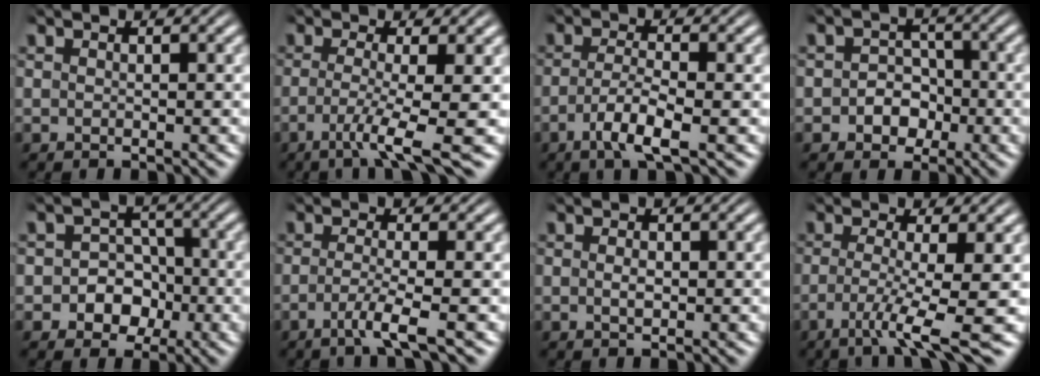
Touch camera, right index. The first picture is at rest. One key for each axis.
{"total": 4.9, "fx": -2.4, "fy": 0.1, "fz": 4.2, "tx": -0.086, "ty": -0.032, "tz": -0.031}
{"total": 3.8, "fx": -2.0, "fy": 0.6, "fz": 3.2, "tx": -0.066, "ty": -0.017, "tz": -0.027}
{"total": 3.7, "fx": -1.7, "fy": 3.1, "fz": 1.1, "tx": -0.008, "ty": -0.005, "tz": -0.032}
{"total": 6.0, "fx": -2.3, "fy": 5.2, "fz": 1.8, "tx": -0.031, "ty": -0.021, "tz": -0.037}
{"total": 3.0, "fx": -1.6, "fy": -0.4, "fz": 2.5, "tx": -0.058, "ty": -0.021, "tz": -0.021}
{"total": 0.9, "fx": -0.2, "fy": 0.4, "fz": 0.8, "tx": -0.017, "ty": -0.007, "tz": -0.002}
{"total": 5.6, "fx": -2.9, "fy": 0.3, "fz": 4.8, "tx": -0.093, "ty": -0.035, "tz": -0.036}